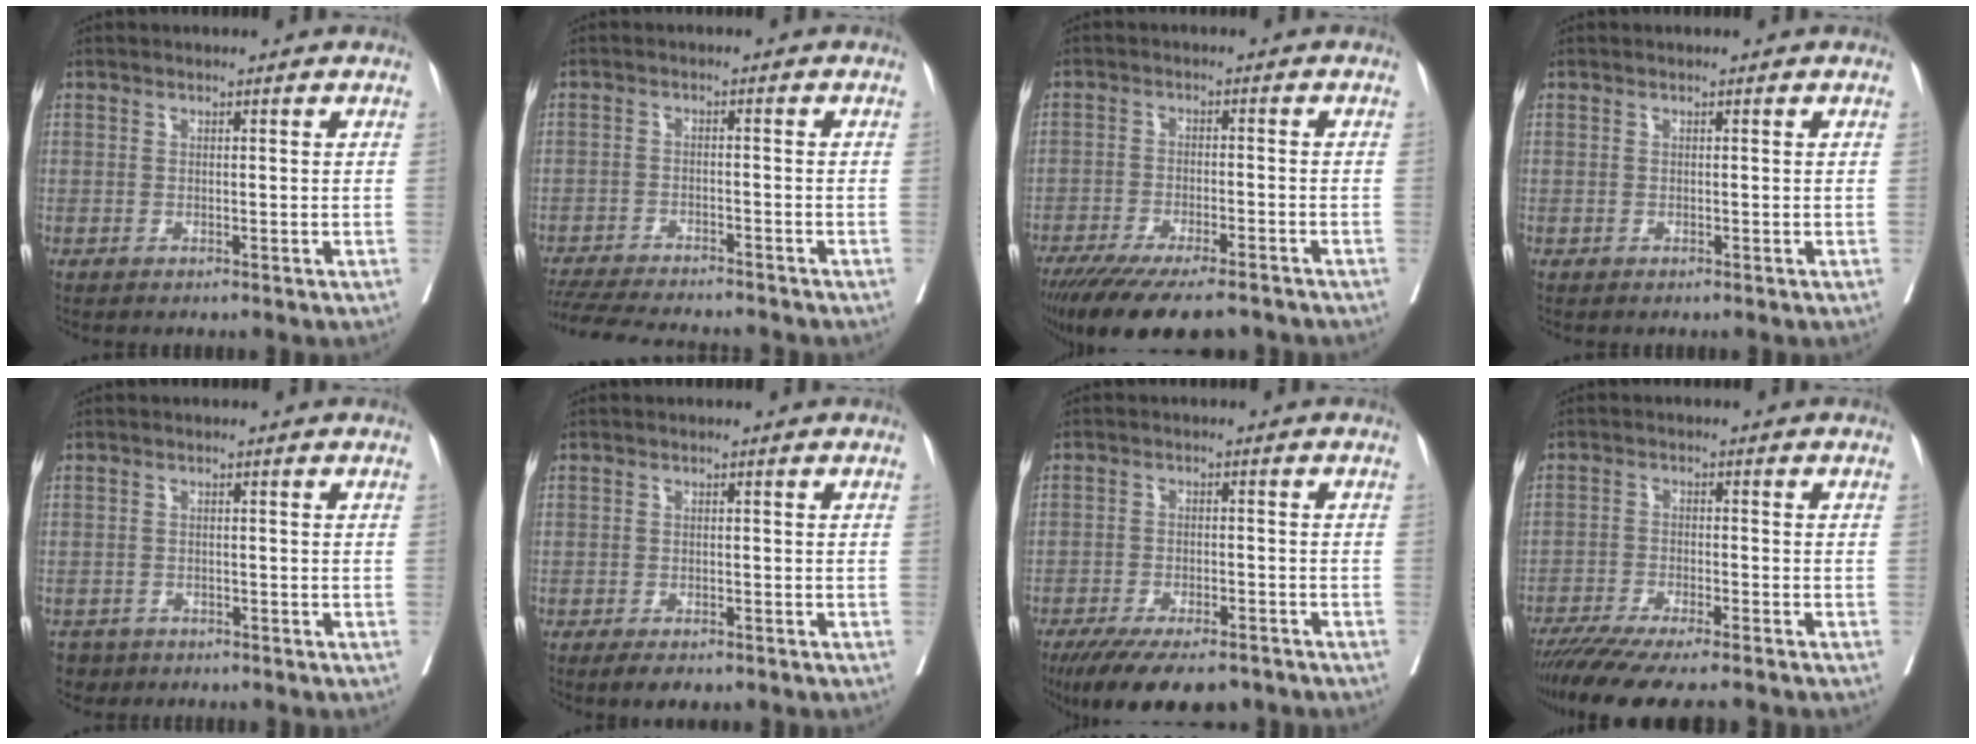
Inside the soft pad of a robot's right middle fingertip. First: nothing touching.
{"total": 14.6, "force": [-13.2, 2.1, 5.7], "torque": [-0.123, -0.023, -0.194]}
{"total": 16.5, "force": [-13.5, 3.2, 9.0], "torque": [-0.150, -0.037, -0.202]}
{"total": 0.0}
{"total": 3.6, "force": [-2.8, 2.2, 0.0], "torque": [-0.002, 0.000, -0.049]}
{"total": 3.0, "force": [-2.2, 1.1, 1.6], "torque": [-0.027, -0.006, -0.031]}
{"total": 13.6, "force": [-10.6, 4.4, 7.3], "torque": [-0.134, -0.021, -0.158]}
{"total": 14.4, "force": [-12.2, 1.0, 7.4], "torque": [-0.116, -0.035, -0.189]}